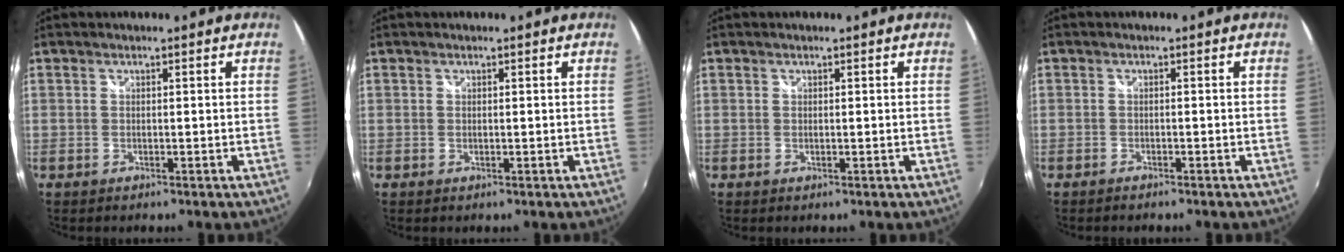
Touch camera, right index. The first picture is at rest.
{"total": 0.0}
{"total": 0.0}
{"total": 1.4, "force": [-1.3, 0.3, 0.5], "torque": [-0.016, -0.005, -0.024]}